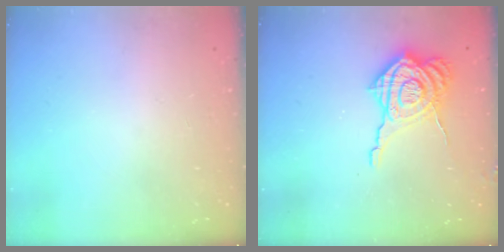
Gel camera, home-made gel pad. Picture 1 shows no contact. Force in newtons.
{"total": 13.1, "press": 13.1, "slide": 0.9}